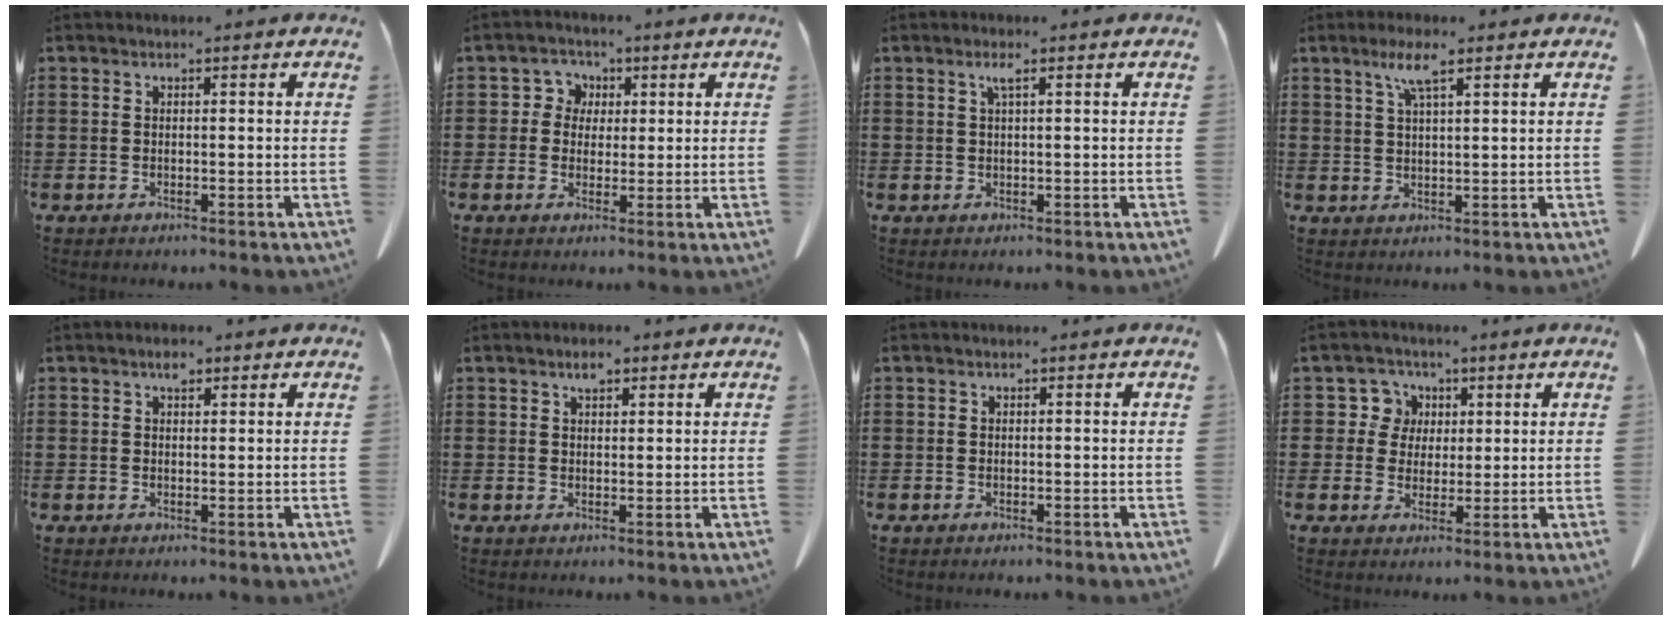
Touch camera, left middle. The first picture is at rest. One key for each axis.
{"total": 3.2, "fx": 0.9, "fy": 2.9, "fz": 0.7, "tx": -0.032, "ty": 0.011, "tz": 0.012}
{"total": 1.6, "fx": 0.6, "fy": 0.1, "fz": 1.5, "tx": -0.031, "ty": 0.002, "tz": 0.011}
{"total": 4.7, "fx": 2.8, "fy": 0.7, "fz": 3.8, "tx": -0.082, "ty": 0.005, "tz": 0.047}
{"total": 2.0, "fx": 1.3, "fy": 0.9, "fz": 1.3, "tx": -0.021, "ty": 0.000, "tz": 0.021}
{"total": 2.5, "fx": 1.7, "fy": 0.9, "fz": 1.5, "tx": -0.026, "ty": 0.000, "tz": 0.029}
{"total": 0.0}
{"total": 5.3, "fx": 2.1, "fy": 4.8, "fz": 1.1, "tx": -0.040, "ty": 0.012, "tz": 0.036}